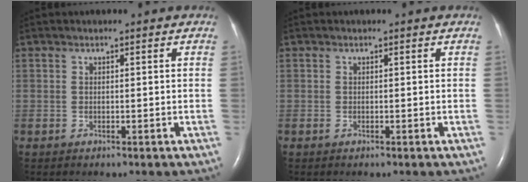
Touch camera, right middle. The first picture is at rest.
{"total": 0.0}